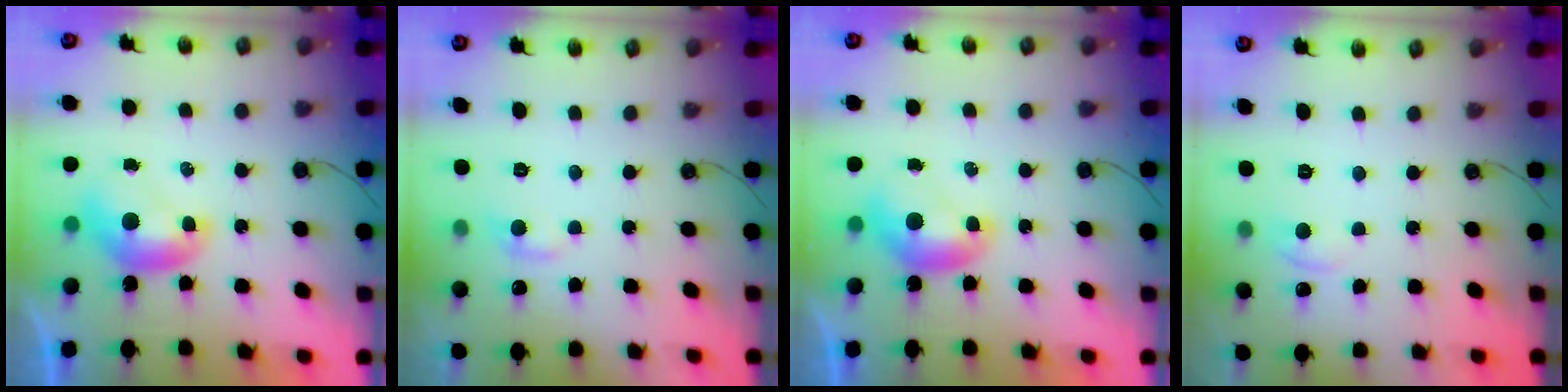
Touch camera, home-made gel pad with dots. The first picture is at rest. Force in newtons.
{"total": 1.0, "press": 0.9, "slide": 0.5}
{"total": 0.0}
{"total": 1.1, "press": 1.1, "slide": 0.2}